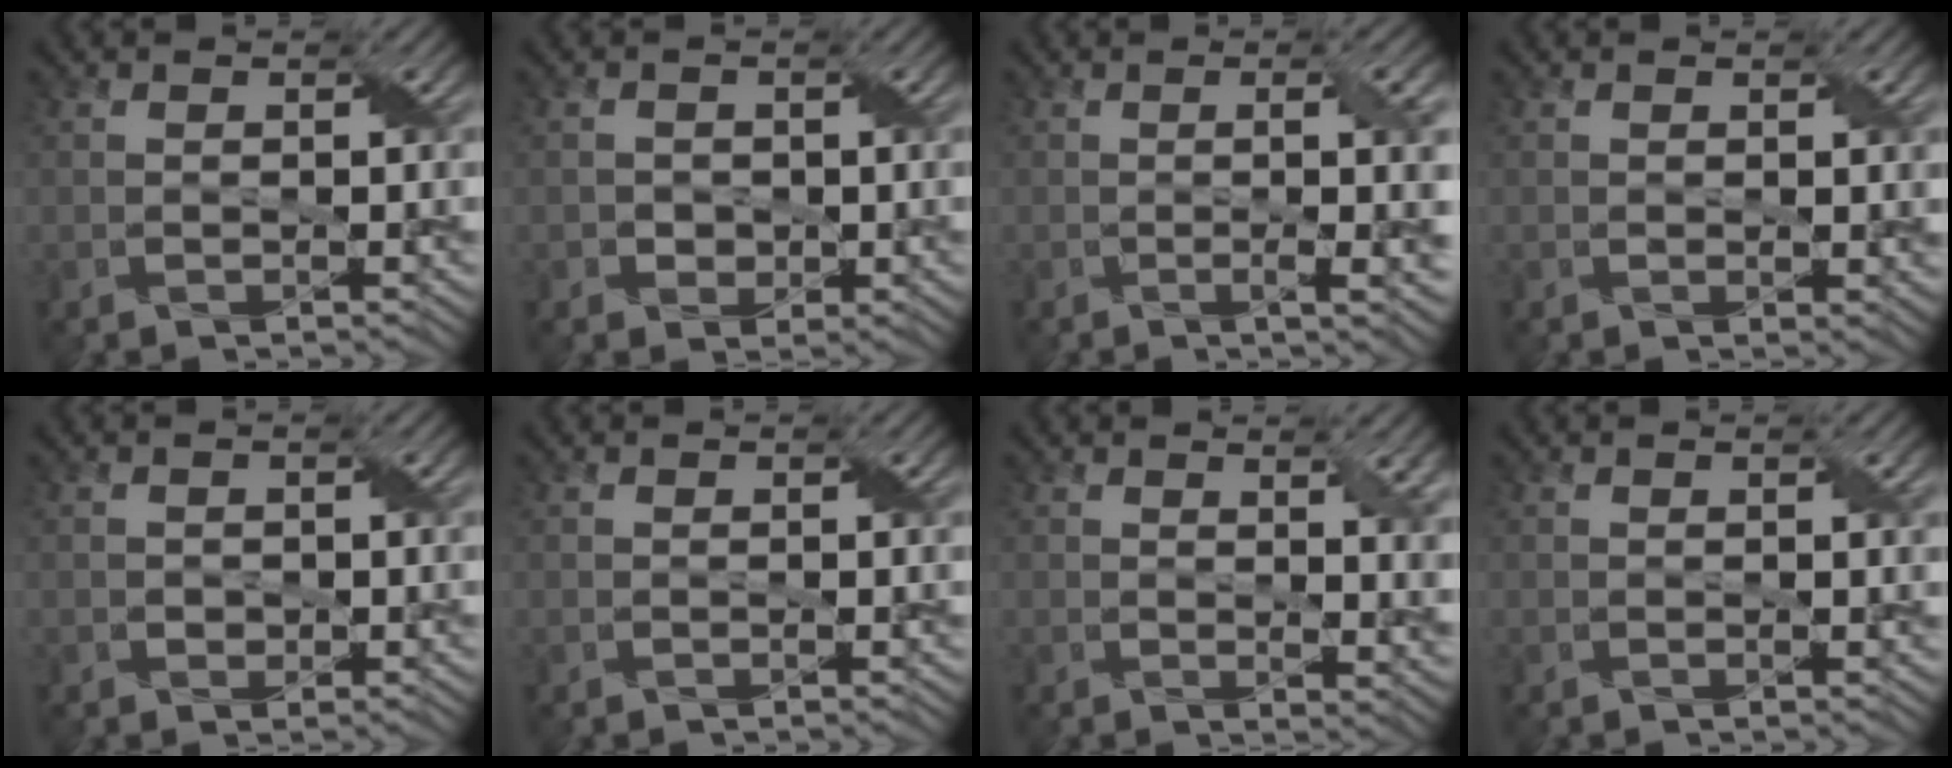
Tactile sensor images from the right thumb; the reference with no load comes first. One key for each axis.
{"total": 1.6, "fx": -0.3, "fy": 1.5, "fz": 0.4, "tx": -0.008, "ty": -0.005, "tz": -0.009}
{"total": 7.3, "fx": -0.3, "fy": 1.7, "fz": 7.1, "tx": -0.095, "ty": 0.002, "tz": 0.000}
{"total": 1.2, "fx": 0.5, "fy": 0.6, "fz": 1.0, "tx": -0.016, "ty": -0.003, "tz": 0.013}
{"total": 0.9, "fx": -0.1, "fy": 0.8, "fz": 0.2, "tx": -0.007, "ty": -0.005, "tz": -0.004}
{"total": 0.0}
{"total": 4.7, "fx": 1.9, "fy": 1.7, "fz": 3.9, "tx": -0.055, "ty": -0.008, "tz": 0.042}
{"total": 0.8, "fx": 0.3, "fy": 0.0, "fz": 0.7, "tx": -0.012, "ty": 0.003, "tz": 0.004}